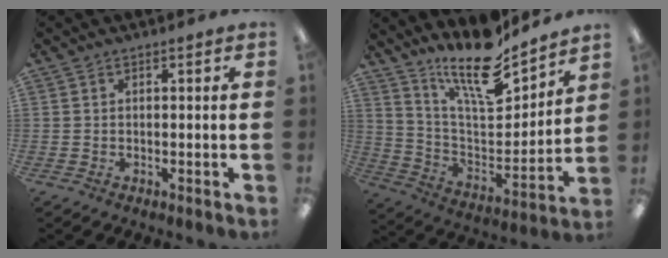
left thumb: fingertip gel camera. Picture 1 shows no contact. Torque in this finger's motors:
{"motor_torque": [0.22, 0.14, 1.40, -1.37, 0.30]}